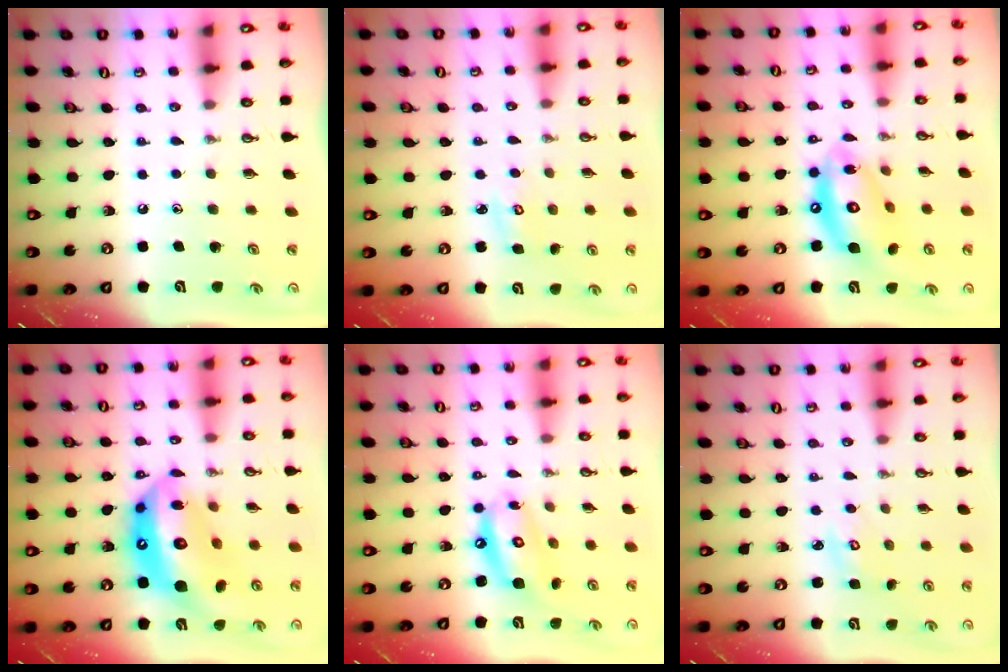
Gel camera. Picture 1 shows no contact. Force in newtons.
{"total": 3.8, "press": 3.8, "slide": 0.3}
{"total": 15.2, "press": 15.1, "slide": 1.2}
{"total": 20.5, "press": 20.4, "slide": 2.1}
{"total": 12.4, "press": 12.3, "slide": 1.2}
{"total": 2.6, "press": 2.6, "slide": 0.2}